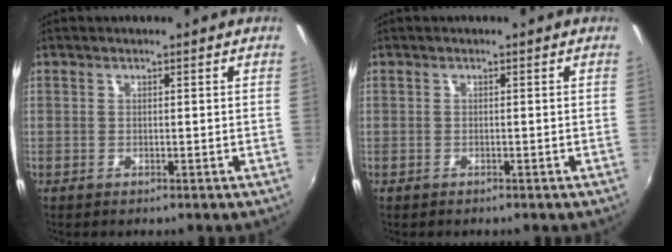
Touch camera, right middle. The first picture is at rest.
{"total": 0.5, "force": [-0.4, 0.3, 0.1], "torque": [-0.003, 0.000, -0.006]}